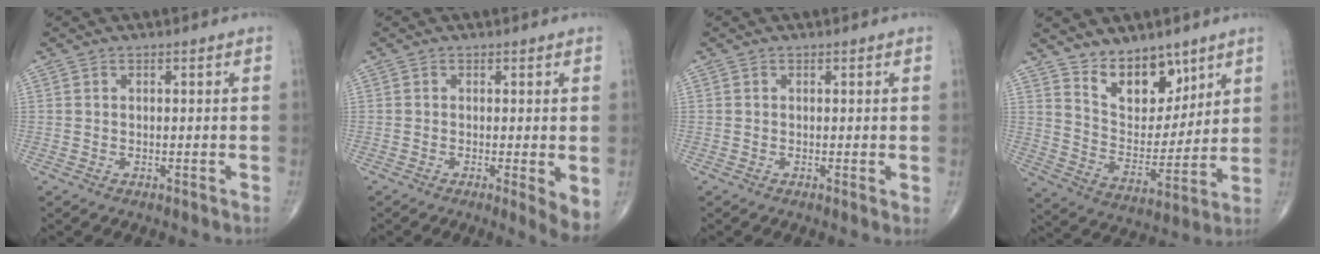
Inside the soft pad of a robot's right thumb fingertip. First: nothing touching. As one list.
[{"total": 4.1, "force": [-0.7, 0.6, 4.0], "torque": [-0.065, -0.015, -0.016]}, {"total": 0.9, "force": [-0.1, 0.1, 0.9], "torque": [-0.016, -0.004, -0.005]}, {"total": 12.7, "force": [8.7, 6.8, 6.3], "torque": [-0.060, -0.070, 0.162]}]